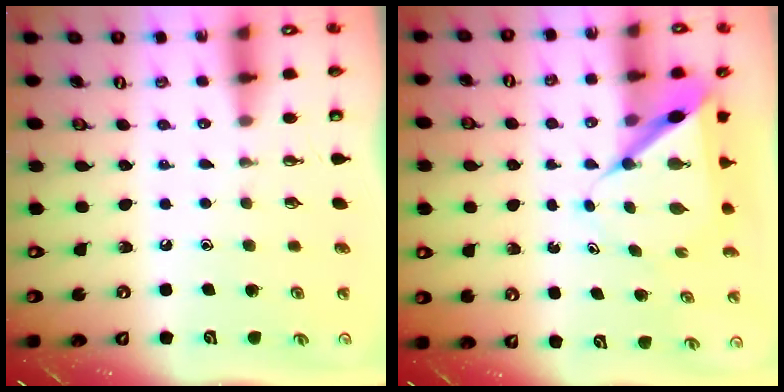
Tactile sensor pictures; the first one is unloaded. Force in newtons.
{"total": 7.2, "press": 7.2, "slide": 0.5}